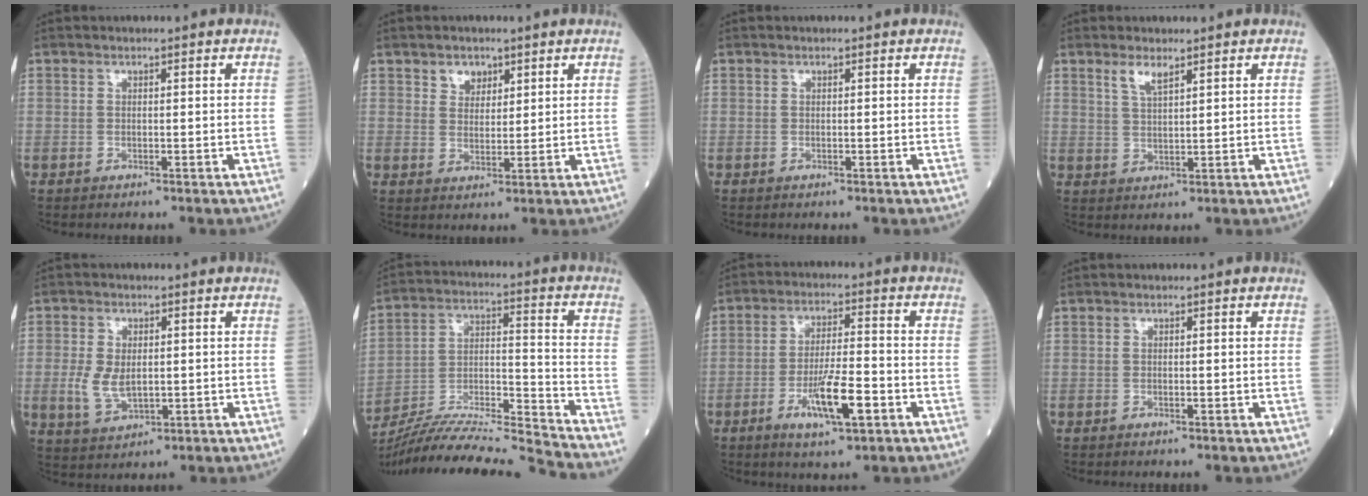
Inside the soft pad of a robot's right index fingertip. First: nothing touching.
{"total": 3.1, "force": [2.0, 2.1, 1.1], "torque": [-0.017, 0.001, 0.035]}
{"total": 0.0}
{"total": 3.0, "force": [2.1, 0.5, 2.1], "torque": [-0.043, -0.003, 0.043]}
{"total": 5.9, "force": [-0.3, 3.3, 4.8], "torque": [-0.106, -0.003, 0.001]}
{"total": 19.7, "force": [-18.7, -2.0, 6.0], "torque": [-0.118, -0.002, -0.319]}
{"total": 9.1, "force": [-3.7, 1.6, 8.2], "torque": [-0.148, -0.007, -0.062]}
{"total": 0.5, "force": [-0.1, 0.2, 0.5], "torque": [-0.006, -0.002, -0.001]}